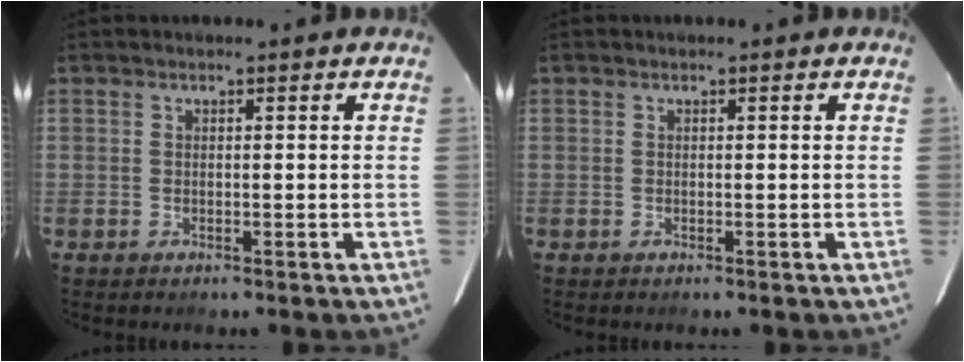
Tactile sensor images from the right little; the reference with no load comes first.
{"total": 0.0}